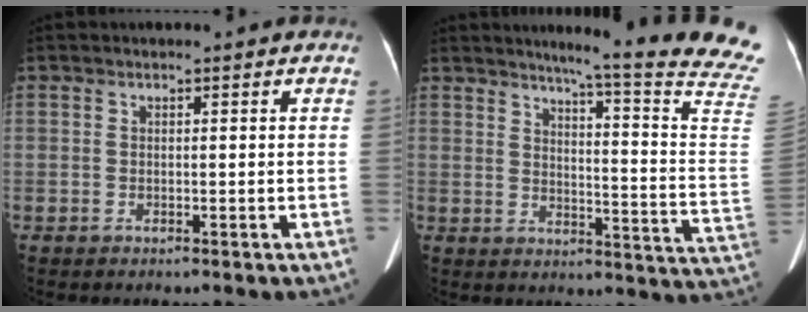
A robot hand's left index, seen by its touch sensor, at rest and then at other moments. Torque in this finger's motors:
{"motor_torque": [0.31, -1.35, 0.10, 0.10]}